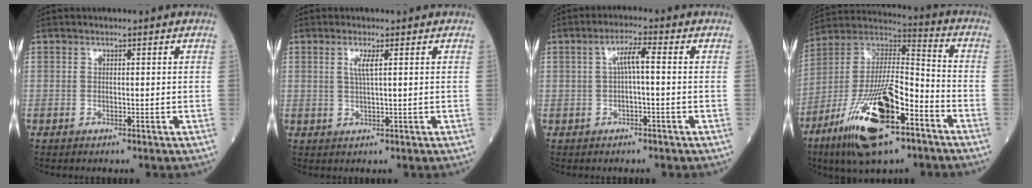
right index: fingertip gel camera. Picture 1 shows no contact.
{"total": 2.3, "force": [0.8, -0.1, 2.2], "torque": [-0.050, -0.001, 0.014]}
{"total": 3.2, "force": [0.2, 0.3, 3.2], "torque": [-0.059, 0.010, 0.004]}
{"total": 20.4, "force": [-10.5, 5.2, 16.7], "torque": [-0.336, -0.024, -0.187]}